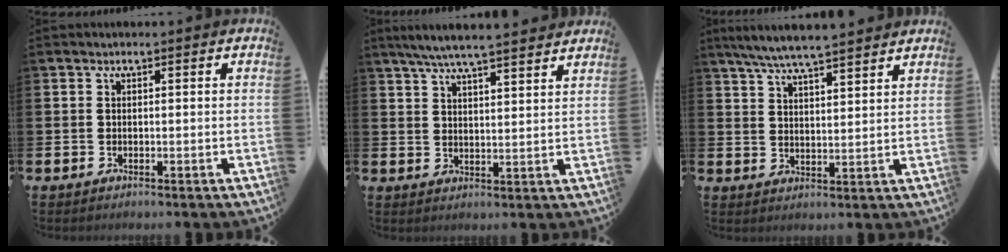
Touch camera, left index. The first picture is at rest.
{"total": 6.2, "force": [5.9, 0.0, 1.8], "torque": [-0.047, -0.027, 0.105]}
{"total": 6.4, "force": [6.1, 0.0, 1.9], "torque": [-0.057, -0.028, 0.110]}